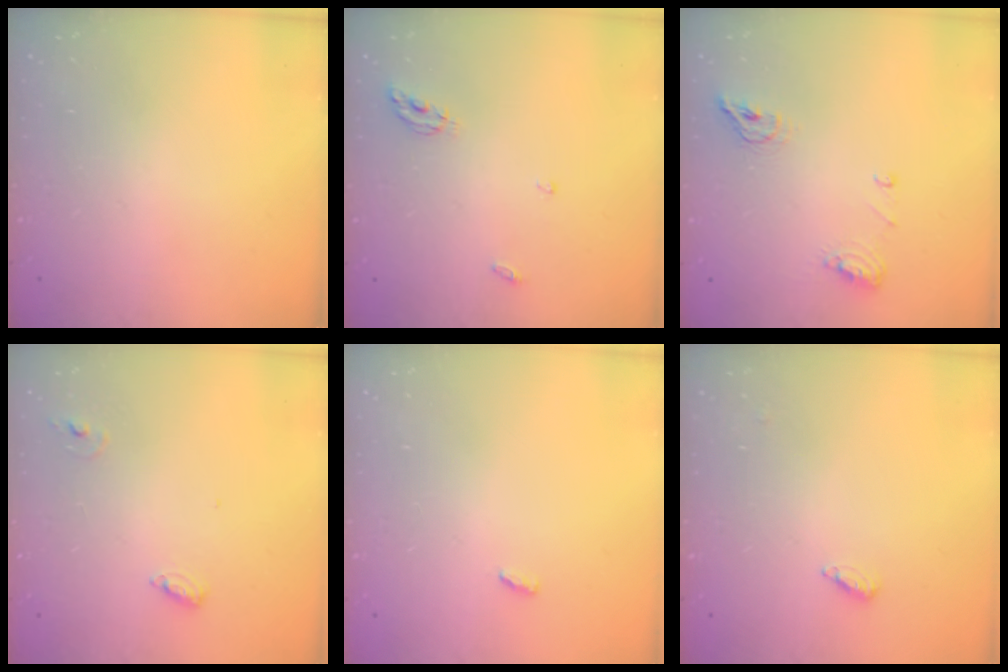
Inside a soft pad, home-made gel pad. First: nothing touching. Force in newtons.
{"total": 5.2, "press": 5.2, "slide": 0.4}
{"total": 8.2, "press": 8.1, "slide": 1.5}
{"total": 6.0, "press": 5.8, "slide": 1.5}
{"total": 2.9, "press": 2.6, "slide": 1.3}
{"total": 2.2, "press": 2.2, "slide": 0.5}